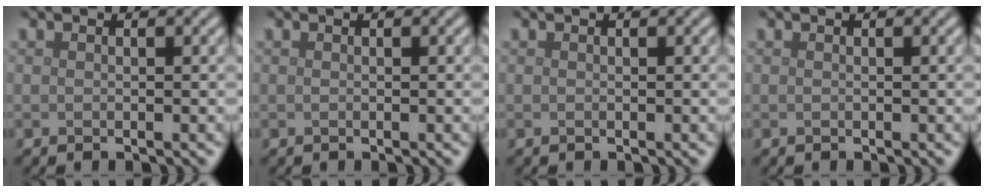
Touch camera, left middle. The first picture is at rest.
{"total": 0.0}
{"total": 0.0}
{"total": 0.0}